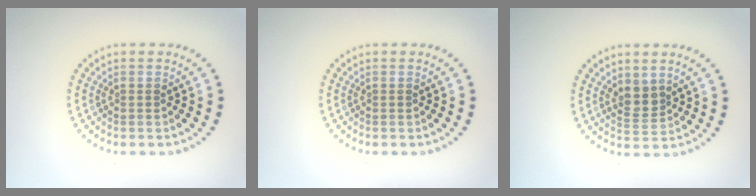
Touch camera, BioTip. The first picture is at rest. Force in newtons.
{"total": 0.0}
{"total": 2.0, "press": 1.8, "slide": 1.0}